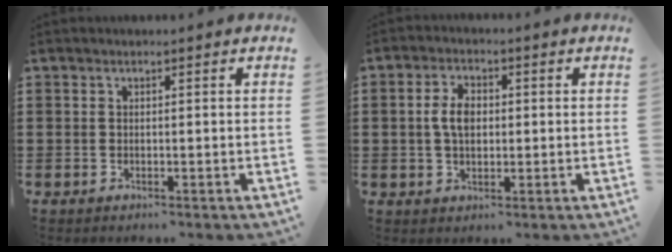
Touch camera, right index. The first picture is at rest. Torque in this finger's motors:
{"motor_torque": [0.94, -0.07, 0.33, 0.14]}